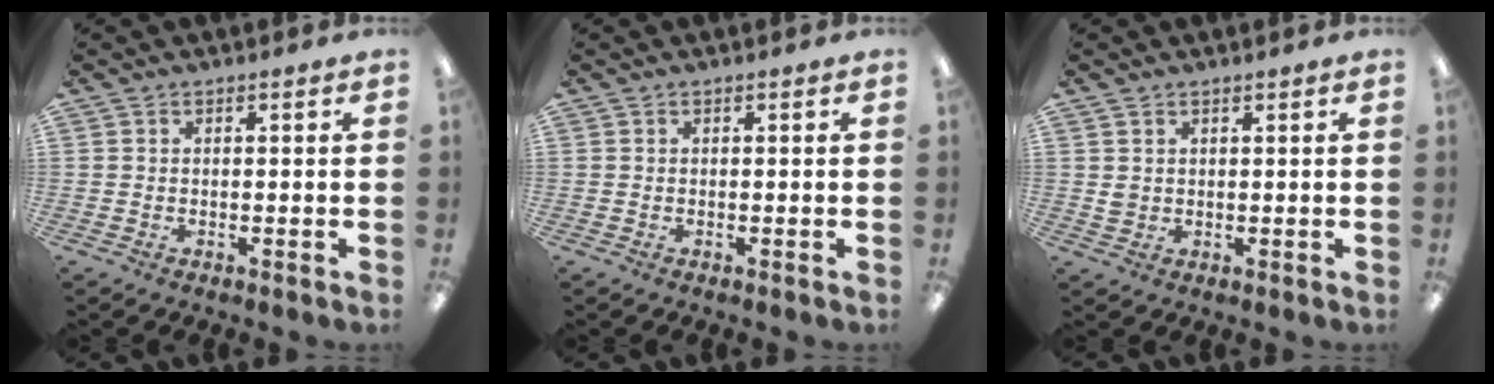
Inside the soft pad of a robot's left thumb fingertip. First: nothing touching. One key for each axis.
{"total": 0.0}
{"total": 1.8, "fx": 0.9, "fy": 1.4, "fz": 0.5, "tx": -0.013, "ty": 0.001, "tz": 0.017}